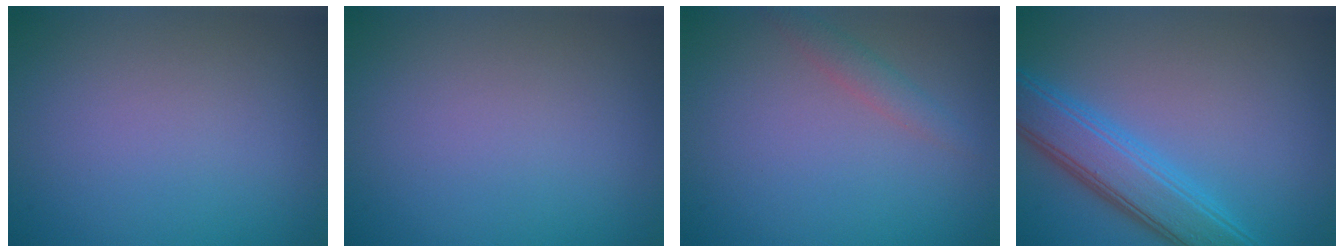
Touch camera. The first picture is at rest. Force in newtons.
{"total": 0.0}
{"total": 1.5, "press": 1.4, "slide": 0.0}
{"total": 5.5, "press": 5.5, "slide": 0.1}